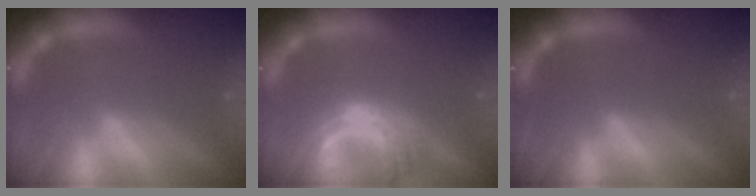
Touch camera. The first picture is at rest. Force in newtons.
{"total": 5.5}
{"total": 0.0}